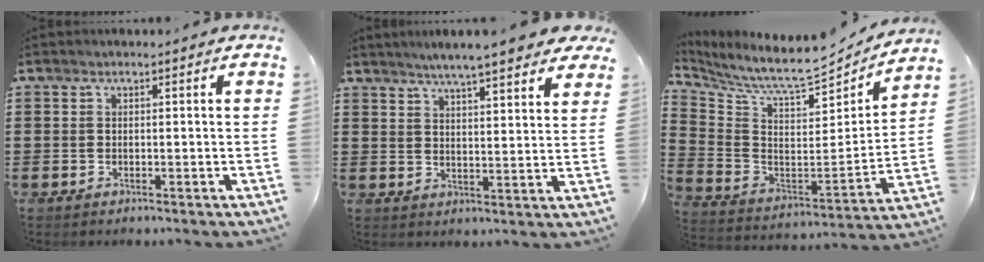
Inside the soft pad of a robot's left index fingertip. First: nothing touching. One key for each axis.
{"total": 5.3, "fx": 4.8, "fy": -0.1, "fz": 2.2, "tx": -0.061, "ty": -0.017, "tz": 0.083}
{"total": 8.7, "fx": 7.9, "fy": 0.7, "fz": 3.5, "tx": -0.098, "ty": -0.071, "tz": 0.130}